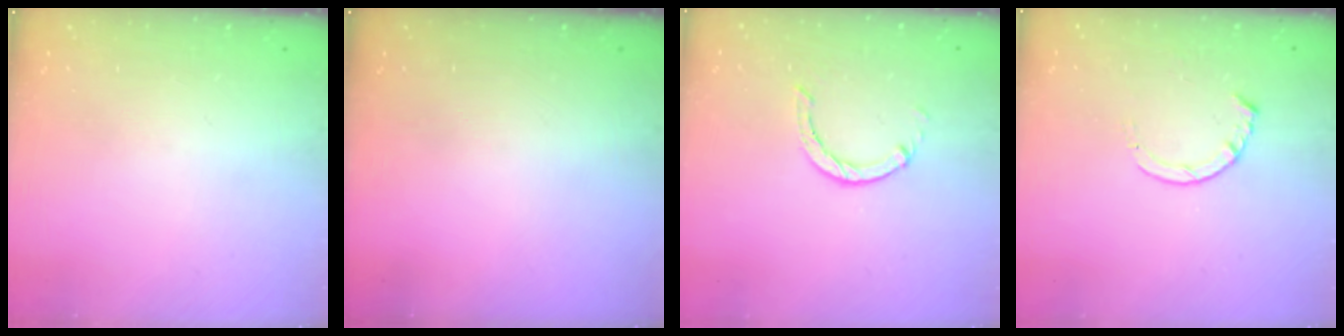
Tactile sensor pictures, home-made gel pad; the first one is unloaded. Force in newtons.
{"total": 0.0}
{"total": 1.0, "press": 0.9, "slide": 0.3}
{"total": 4.6, "press": 4.6, "slide": 0.5}